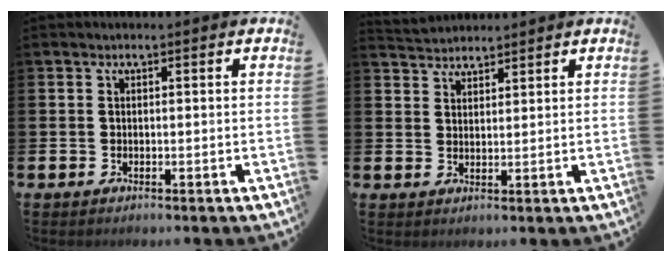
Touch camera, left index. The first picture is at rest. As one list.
[{"total": 3.2, "force": [3.1, 0.6, -0.2], "torque": [0.003, -0.013, 0.056]}]